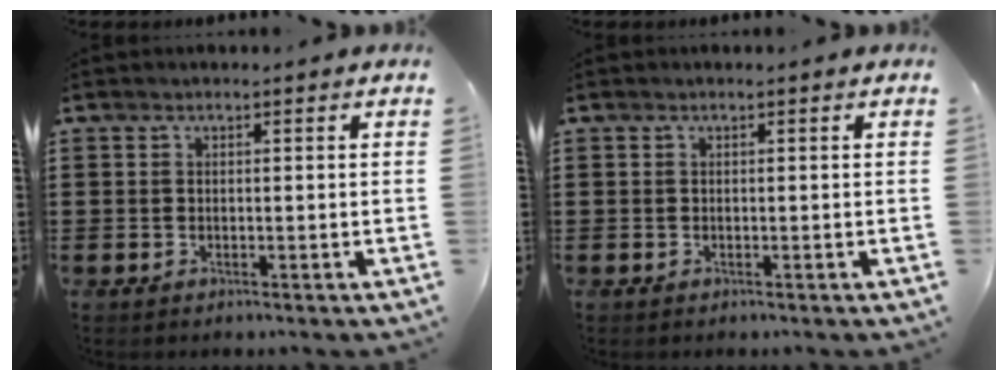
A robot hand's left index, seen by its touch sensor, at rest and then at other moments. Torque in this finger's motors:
{"motor_torque": [0.00, 0.00, 0.00, 0.00]}